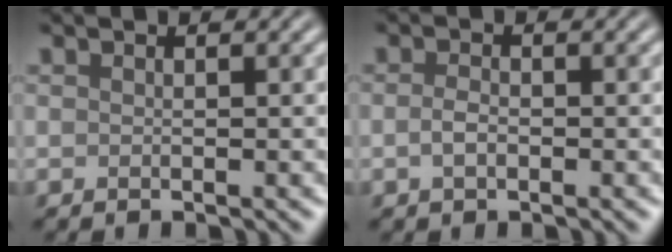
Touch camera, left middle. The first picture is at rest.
{"total": 1.4, "force": [-0.3, 0.8, 1.0], "torque": [-0.023, 0.001, -0.010]}